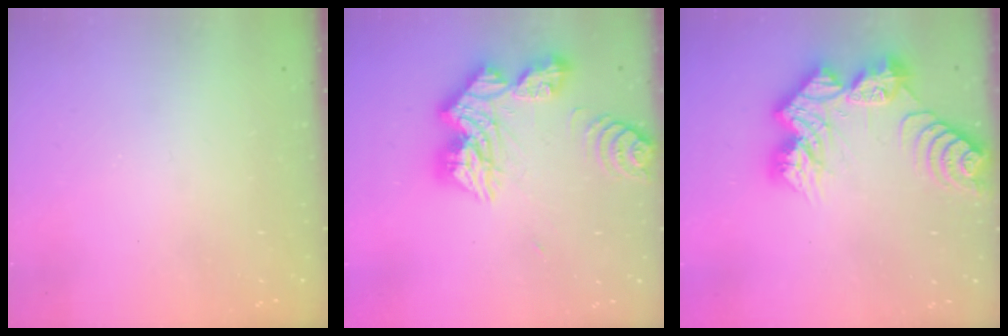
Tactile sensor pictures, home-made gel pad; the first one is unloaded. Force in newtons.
{"total": 19.6, "press": 19.5, "slide": 1.9}
{"total": 15.9, "press": 15.8, "slide": 1.3}